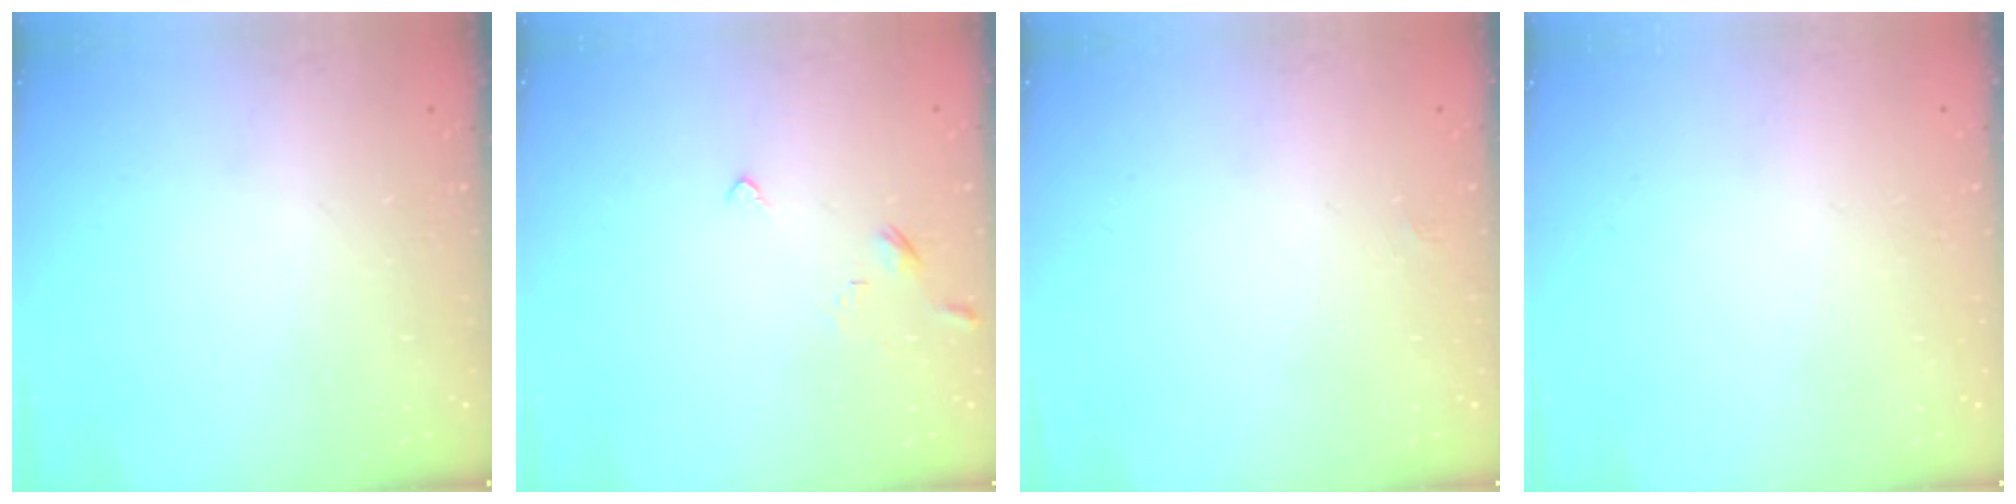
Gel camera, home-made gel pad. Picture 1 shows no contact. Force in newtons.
{"total": 3.1, "press": 3.0, "slide": 0.6}
{"total": 1.9, "press": 1.9, "slide": 0.3}
{"total": 1.9, "press": 1.9, "slide": 0.1}